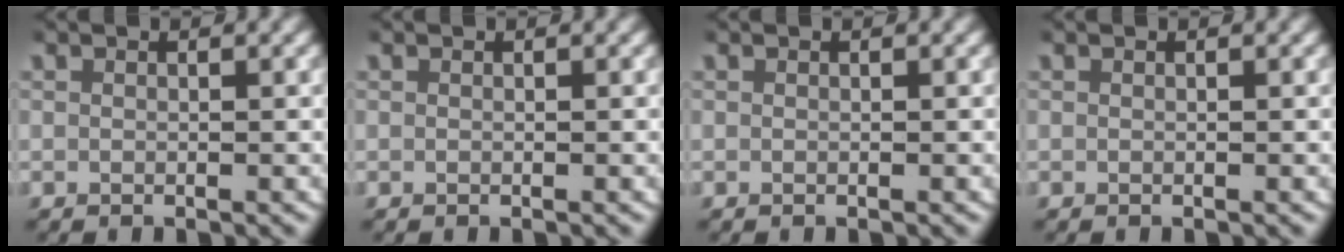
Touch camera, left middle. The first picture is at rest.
{"total": 0.0}
{"total": 0.0}
{"total": 0.0}